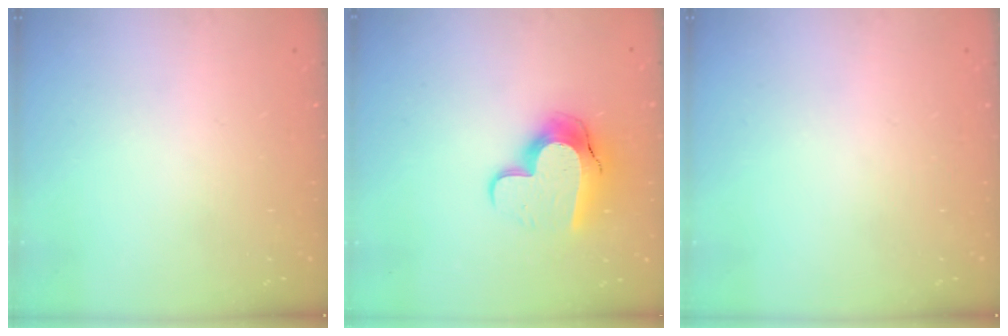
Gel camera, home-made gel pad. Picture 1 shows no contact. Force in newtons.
{"total": 13.7, "press": 13.6, "slide": 1.0}
{"total": 0.0}